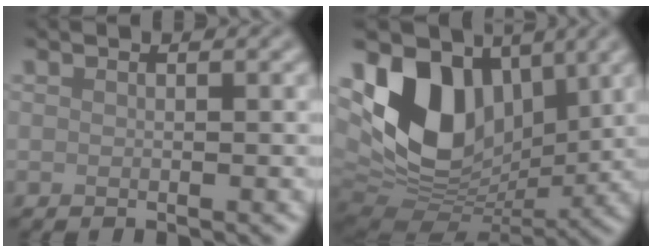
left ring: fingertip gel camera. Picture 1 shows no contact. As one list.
[{"total": 11.0, "force": [3.2, 7.8, 7.1], "torque": [-0.144, -0.012, 0.060]}]